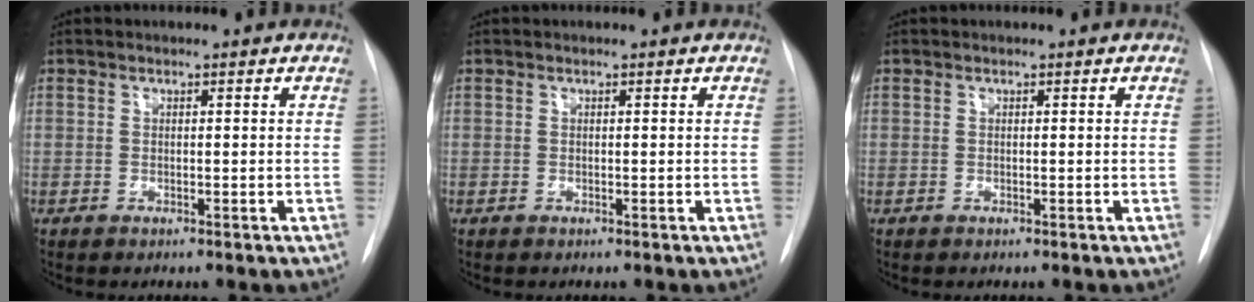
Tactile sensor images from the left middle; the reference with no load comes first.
{"total": 0.0}
{"total": 0.0}